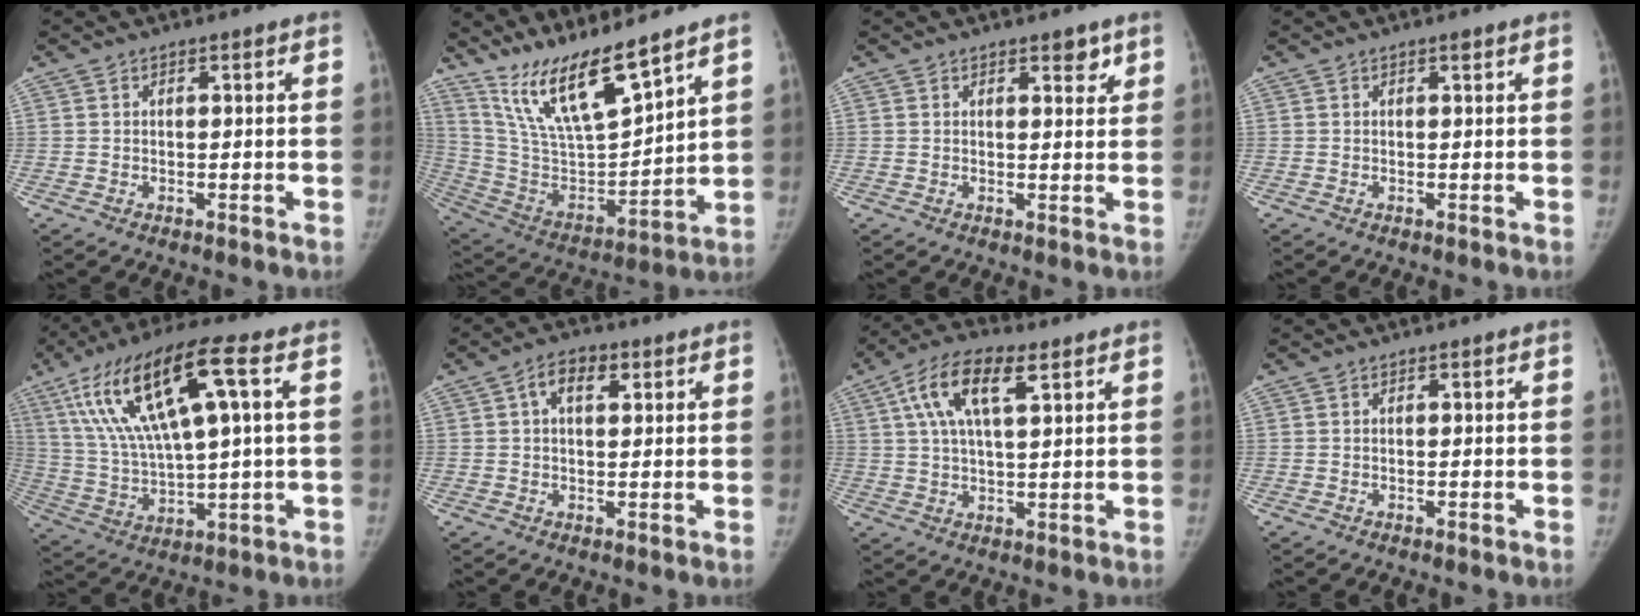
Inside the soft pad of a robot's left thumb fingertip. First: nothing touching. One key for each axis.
{"total": 17.1, "fx": 13.5, "fy": 2.9, "fz": 10.0, "tx": -0.167, "ty": -0.075, "tz": 0.271}
{"total": 2.8, "fx": 1.8, "fy": 1.3, "fz": 1.7, "tx": -0.004, "ty": -0.010, "tz": 0.024}
{"total": 0.7, "fx": 0.4, "fy": 0.2, "fz": 0.5, "tx": -0.007, "ty": -0.001, "tz": 0.006}
{"total": 20.4, "fx": 6.9, "fy": 5.4, "fz": 18.4, "tx": -0.363, "ty": 0.008, "tz": 0.128}
{"total": 5.7, "fx": 2.0, "fy": 3.2, "fz": 4.2, "tx": -0.061, "ty": 0.006, "tz": 0.029}
{"total": 12.0, "fx": 5.1, "fy": 4.7, "fz": 9.7, "tx": -0.179, "ty": 0.006, "tz": 0.087}
{"total": 0.0}